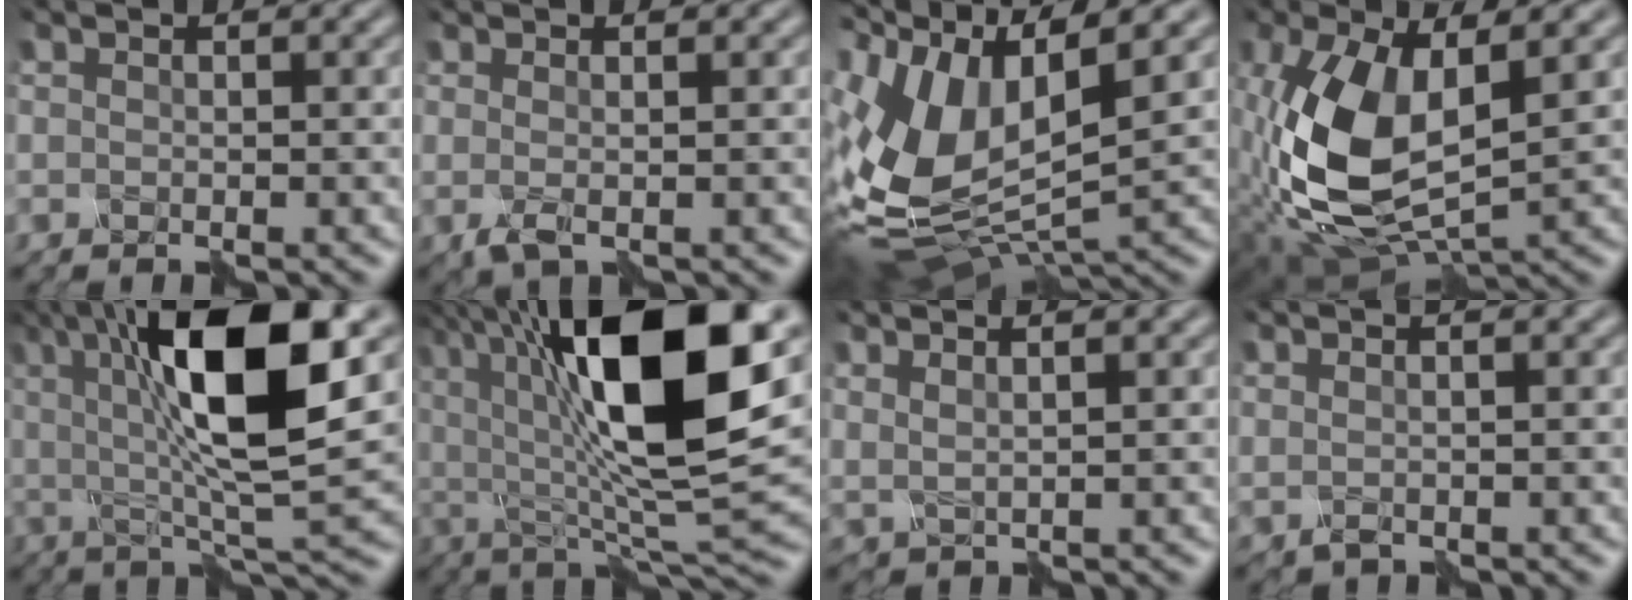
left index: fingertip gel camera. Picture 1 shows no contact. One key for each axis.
{"total": 2.1, "fx": 0.0, "fy": 0.4, "fz": 2.0, "tx": -0.033, "ty": 0.003, "tz": -0.002}
{"total": 12.3, "fx": 2.4, "fy": 6.4, "fz": 10.2, "tx": -0.238, "ty": 0.002, "tz": 0.047}
{"total": 10.9, "fx": -0.6, "fy": 5.9, "fz": 9.2, "tx": -0.219, "ty": -0.019, "tz": -0.001}
{"total": 12.3, "fx": 3.0, "fy": 2.9, "fz": 11.6, "tx": -0.195, "ty": 0.008, "tz": 0.051}
{"total": 15.7, "fx": 4.2, "fy": 4.9, "fz": 14.3, "tx": -0.239, "ty": 0.004, "tz": 0.059}
{"total": 3.0, "fx": 2.0, "fy": 0.9, "fz": 2.1, "tx": -0.025, "ty": 0.008, "tz": 0.019}
{"total": 1.5, "fx": 0.5, "fy": 0.3, "fz": 1.3, "tx": -0.023, "ty": -0.003, "tz": 0.008}